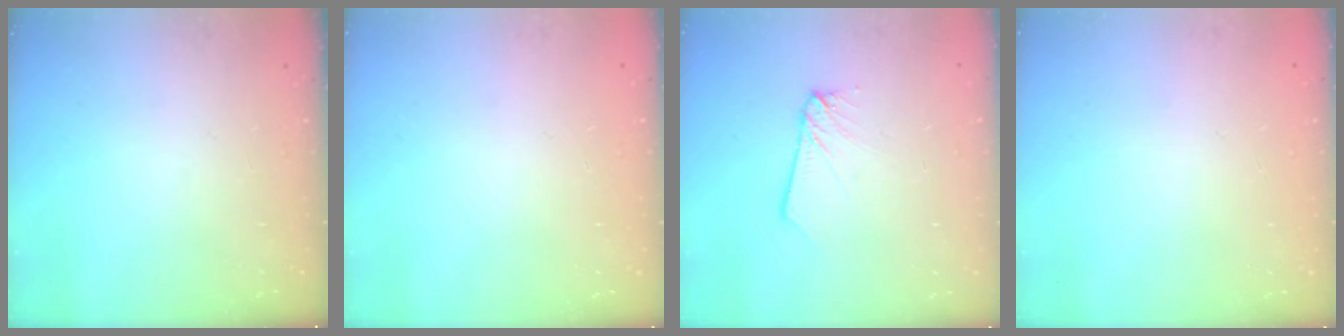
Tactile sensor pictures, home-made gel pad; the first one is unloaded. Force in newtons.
{"total": 0.0}
{"total": 2.7, "press": 2.7, "slide": 0.2}
{"total": 0.0}